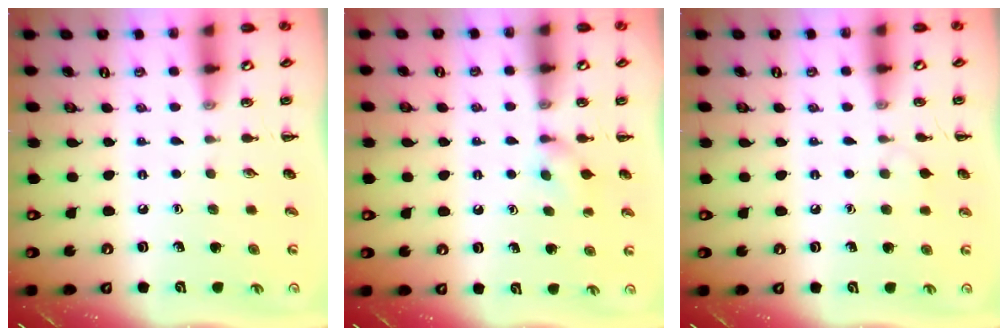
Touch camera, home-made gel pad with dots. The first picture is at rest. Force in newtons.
{"total": 3.3, "press": 3.0, "slide": 1.4}
{"total": 4.8, "press": 4.6, "slide": 1.4}